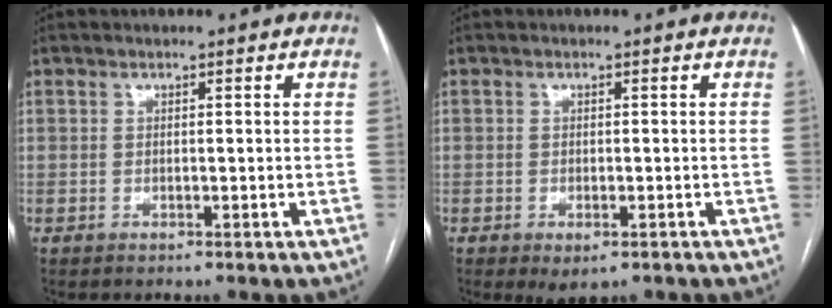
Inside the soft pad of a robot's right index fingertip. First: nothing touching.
{"total": 3.0, "force": [-1.7, 1.5, 2.0], "torque": [-0.028, -0.005, -0.013]}